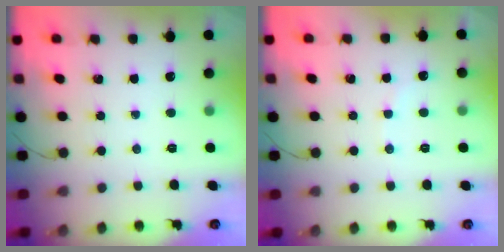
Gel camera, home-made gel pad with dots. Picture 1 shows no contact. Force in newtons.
{"total": 2.8, "press": 2.7, "slide": 0.7}